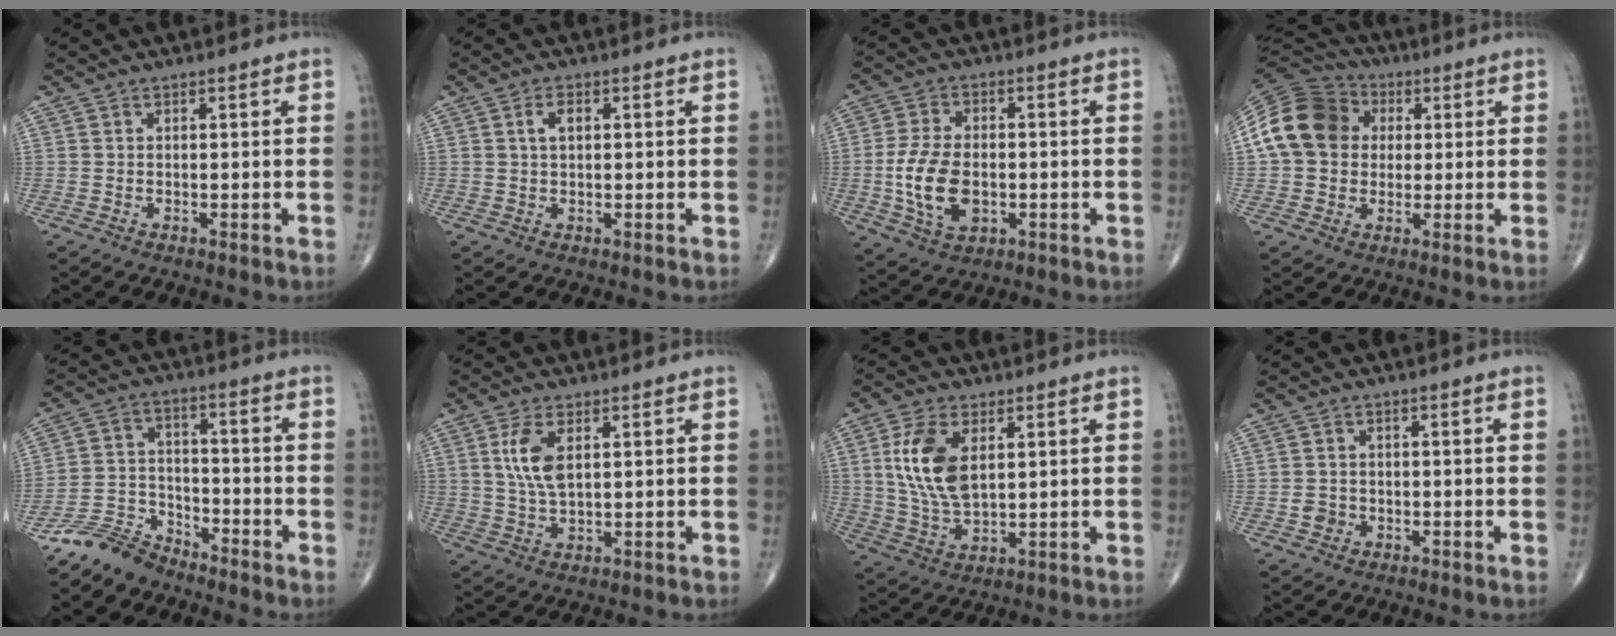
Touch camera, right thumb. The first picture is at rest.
{"total": 2.5, "force": [0.6, 1.3, 2.0], "torque": [-0.033, 0.004, 0.011]}
{"total": 11.4, "force": [-1.8, 6.9, 8.8], "torque": [-0.166, 0.001, -0.029]}
{"total": 16.3, "force": [2.6, 13.2, 9.3], "torque": [-0.169, 0.028, 0.039]}
{"total": 7.7, "force": [-7.0, 2.9, 1.0], "torque": [-0.004, 0.052, -0.146]}
{"total": 6.4, "force": [2.0, 2.8, 5.4], "torque": [-0.117, -0.011, 0.044]}
{"total": 11.7, "force": [3.1, 6.2, 9.4], "torque": [-0.188, -0.015, 0.065]}
{"total": 2.3, "force": [-0.7, 2.1, 0.8], "torque": [-0.002, 0.007, -0.010]}